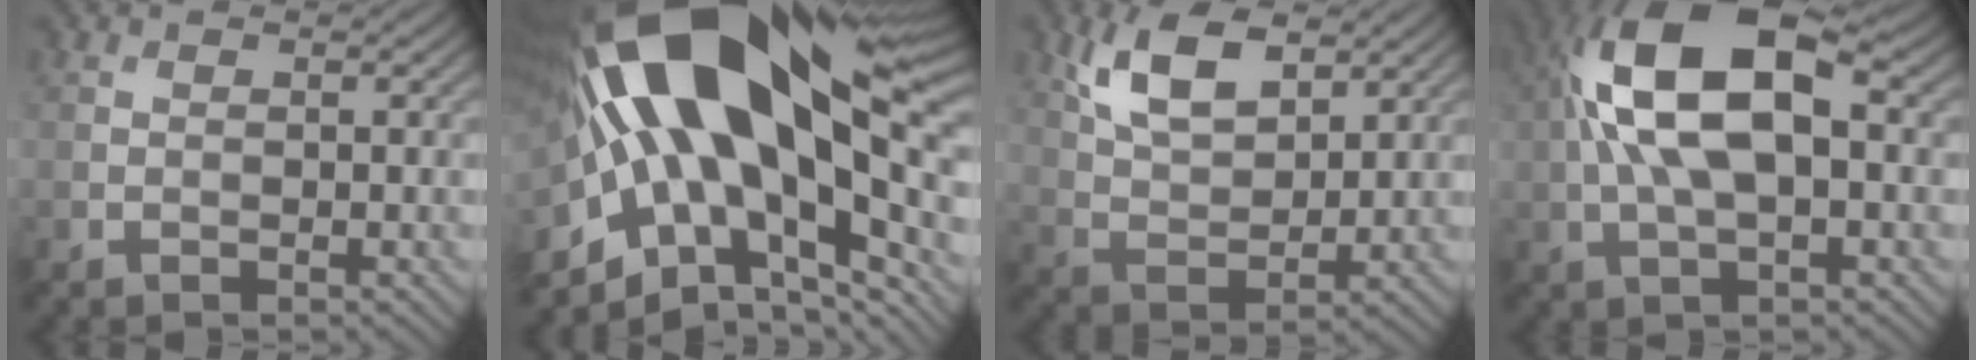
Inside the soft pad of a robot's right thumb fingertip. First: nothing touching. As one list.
[{"total": 21.7, "force": [2.2, 11.3, 18.4], "torque": [-0.364, -0.013, 0.050]}, {"total": 8.4, "force": [4.4, 4.0, 5.9], "torque": [-0.130, 0.001, 0.088]}, {"total": 13.3, "force": [1.6, 6.0, 11.7], "torque": [-0.233, 0.022, 0.024]}]